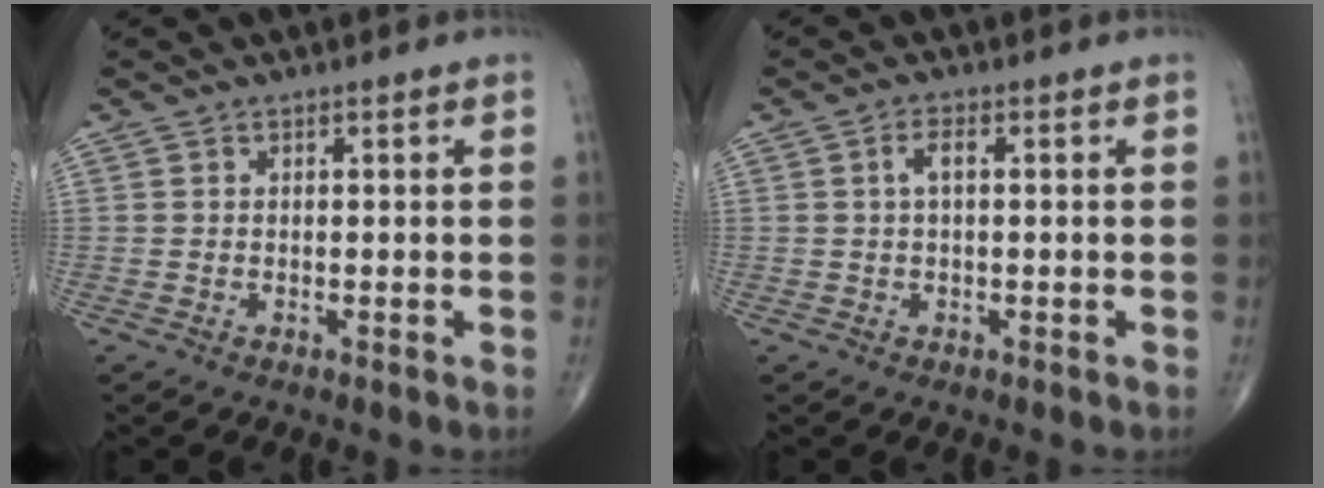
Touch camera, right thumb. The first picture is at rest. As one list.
[{"total": 2.3, "force": [0.3, 0.9, 2.1], "torque": [-0.042, 0.007, 0.006]}]